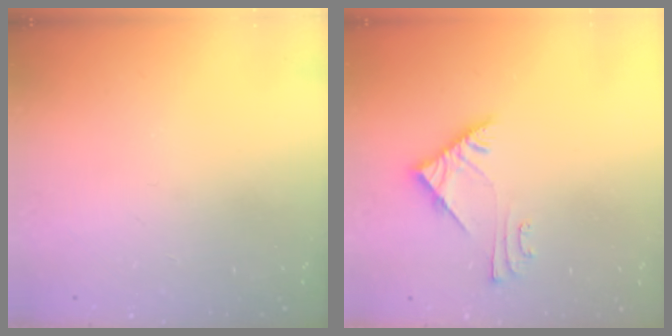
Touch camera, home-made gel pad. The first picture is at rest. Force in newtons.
{"total": 6.0, "press": 6.0, "slide": 0.7}